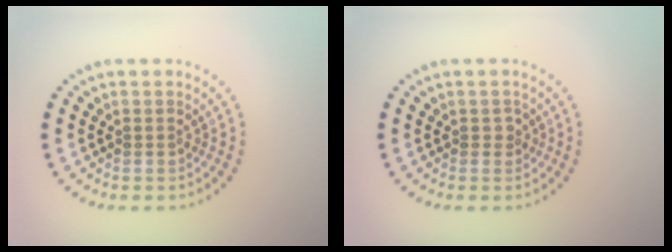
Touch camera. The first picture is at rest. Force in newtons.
{"total": 0.7, "press": 0.6, "slide": 0.4}